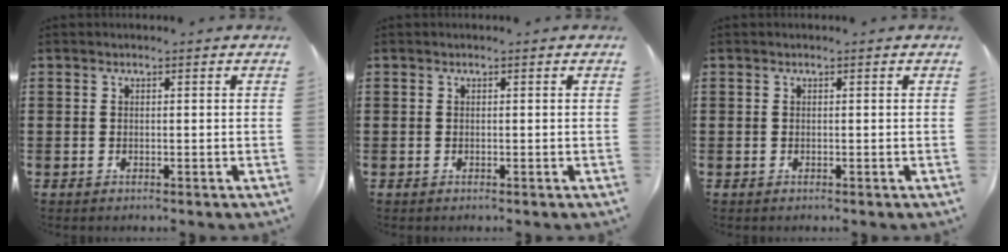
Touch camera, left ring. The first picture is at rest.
{"total": 0.0}
{"total": 0.0}